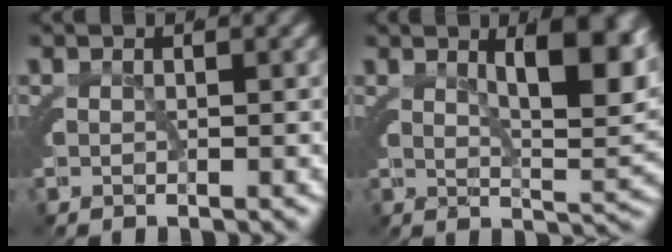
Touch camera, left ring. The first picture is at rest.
{"total": 6.0, "force": [2.4, 1.0, 5.4], "torque": [-0.056, 0.009, 0.037]}